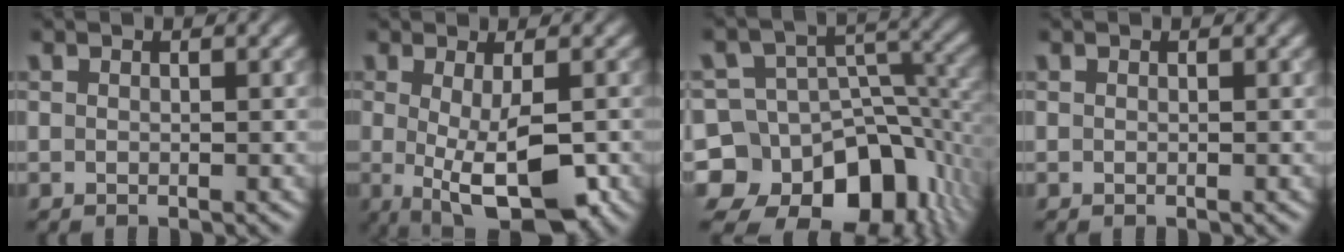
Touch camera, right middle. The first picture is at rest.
{"total": 6.8, "force": [-1.4, 2.2, 6.3], "torque": [-0.108, -0.018, -0.017]}
{"total": 16.1, "force": [-8.3, 11.8, 7.1], "torque": [-0.139, -0.007, -0.123]}
{"total": 0.0}